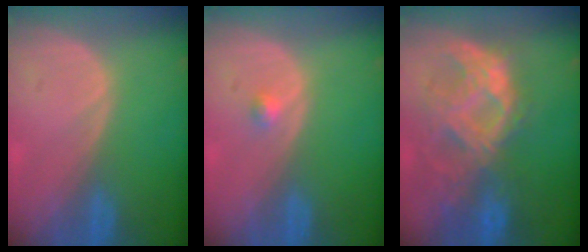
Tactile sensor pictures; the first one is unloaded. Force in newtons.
{"total": 1.2, "press": 1.1, "slide": 0.6}
{"total": 10.1, "press": 9.0, "slide": 4.7}